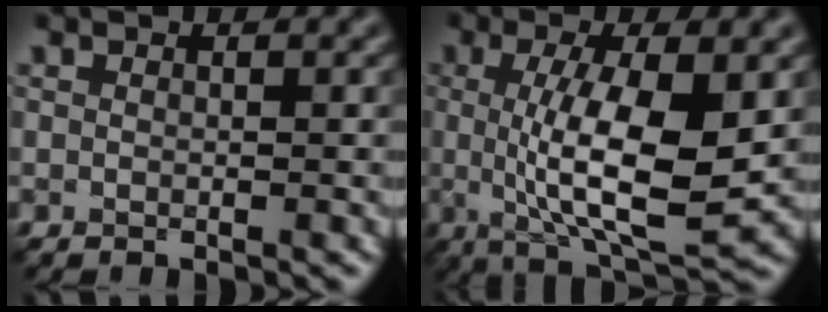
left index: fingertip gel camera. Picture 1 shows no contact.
{"total": 9.2, "force": [-0.1, 2.7, 8.8], "torque": [-0.146, -0.012, 0.006]}